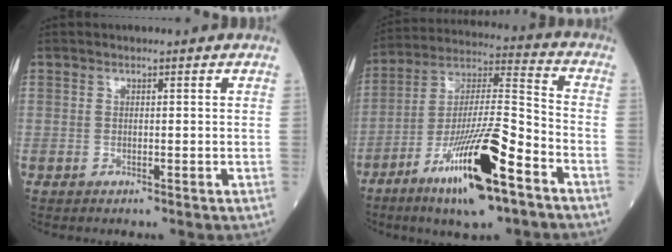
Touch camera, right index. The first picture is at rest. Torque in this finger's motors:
{"motor_torque": [2.14, 0.00, 1.06, 0.21]}